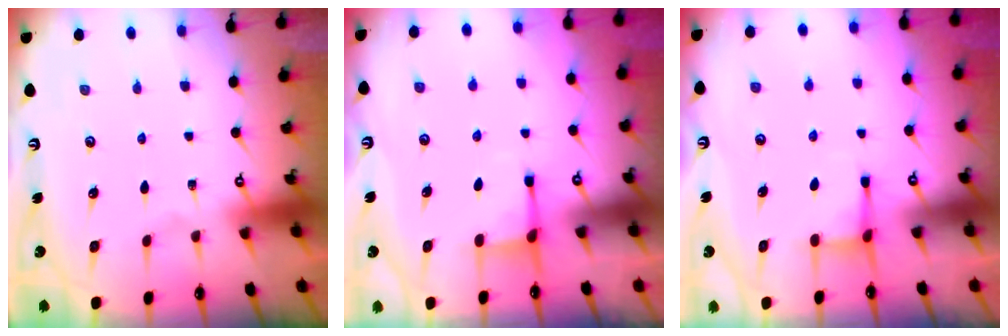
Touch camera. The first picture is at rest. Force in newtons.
{"total": 2.2, "press": 2.1, "slide": 0.7}
{"total": 2.9, "press": 2.9, "slide": 0.4}